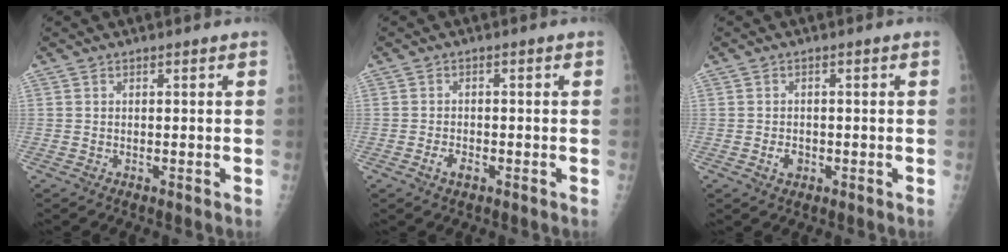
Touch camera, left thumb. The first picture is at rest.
{"total": 2.4, "force": [-1.2, 1.3, 1.6], "torque": [-0.029, 0.007, -0.020]}
{"total": 2.3, "force": [-0.8, 1.7, 1.3], "torque": [-0.016, 0.003, -0.010]}